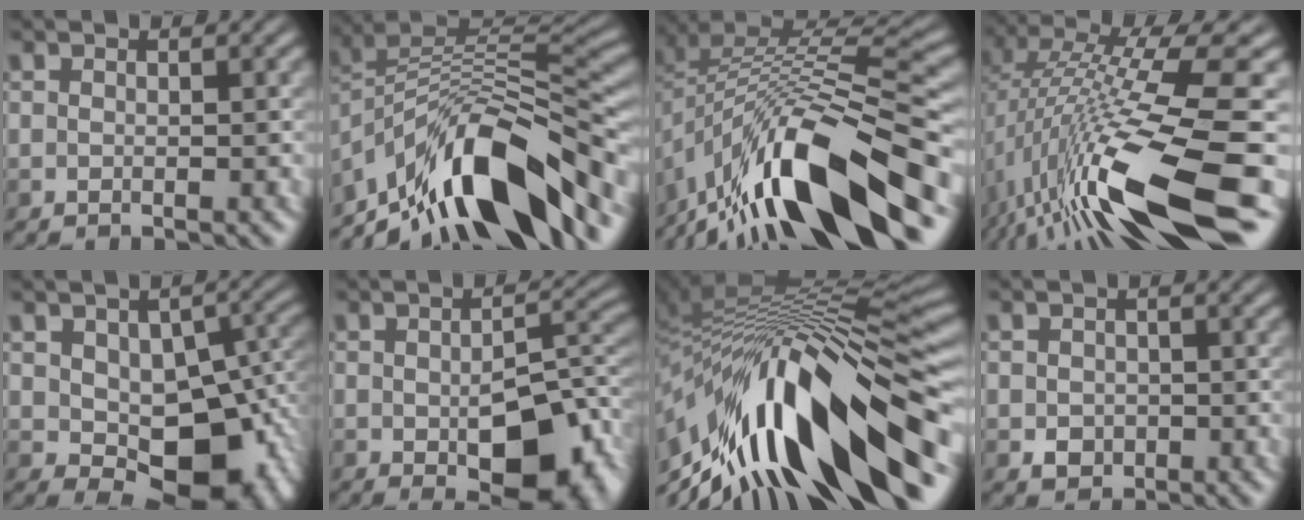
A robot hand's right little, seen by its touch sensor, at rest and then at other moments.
{"total": 12.0, "force": [-8.4, 3.9, 7.6], "torque": [-0.125, 0.018, -0.152]}
{"total": 14.7, "force": [-9.4, 4.2, 10.4], "torque": [-0.199, 0.019, -0.163]}
{"total": 14.2, "force": [-5.5, 3.0, 12.8], "torque": [-0.247, 0.010, -0.083]}
{"total": 9.8, "force": [-2.4, 5.7, 7.6], "torque": [-0.104, -0.007, -0.031]}
{"total": 8.8, "force": [-3.3, 3.9, 7.2], "torque": [-0.112, -0.017, -0.042]}
{"total": 14.8, "force": [-5.9, 5.0, 12.6], "torque": [-0.219, 0.030, -0.100]}
{"total": 1.7, "force": [-0.6, 1.5, 0.5], "torque": [-0.014, -0.003, -0.013]}